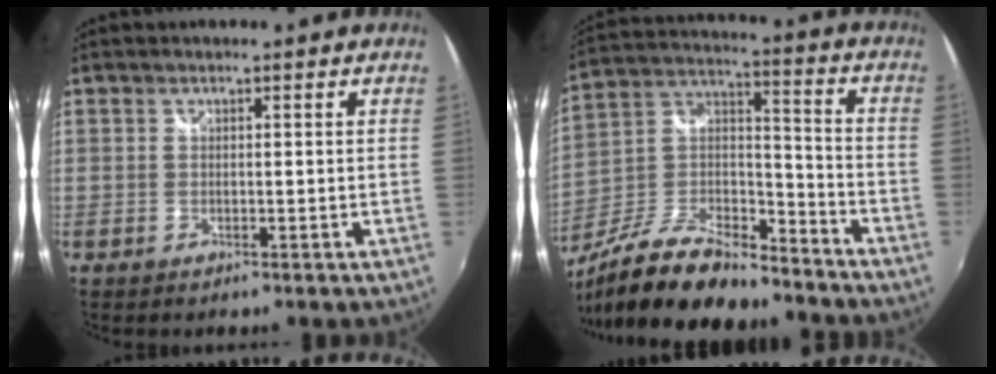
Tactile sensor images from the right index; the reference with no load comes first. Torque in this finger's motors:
{"motor_torque": [1.06, -1.08, 0.27, 0.13]}